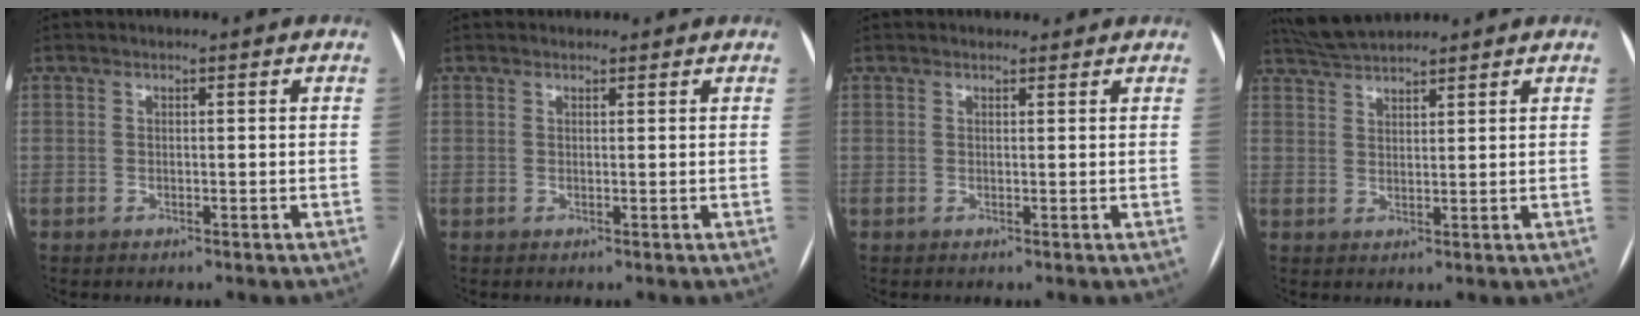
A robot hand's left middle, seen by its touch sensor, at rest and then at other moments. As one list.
[{"total": 0.9, "force": [0.8, 0.5, 0.0], "torque": [-0.002, 0.008, 0.011]}, {"total": 1.6, "force": [1.4, 0.6, 0.0], "torque": [-0.002, 0.010, 0.018]}, {"total": 5.7, "force": [5.4, 0.5, 1.8], "torque": [-0.040, 0.027, 0.104]}]